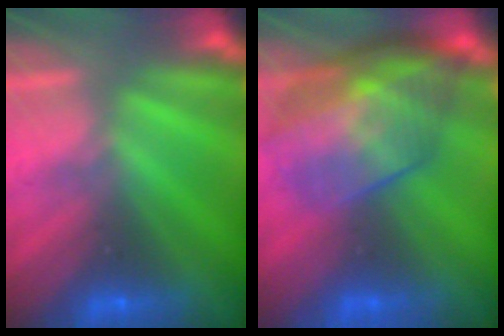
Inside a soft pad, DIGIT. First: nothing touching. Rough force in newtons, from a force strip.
{"total": 7.5}